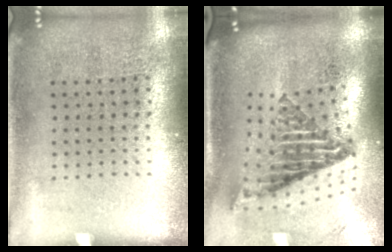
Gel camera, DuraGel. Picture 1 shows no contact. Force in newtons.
{"total": 2.7, "press": 1.8, "slide": 2.0}